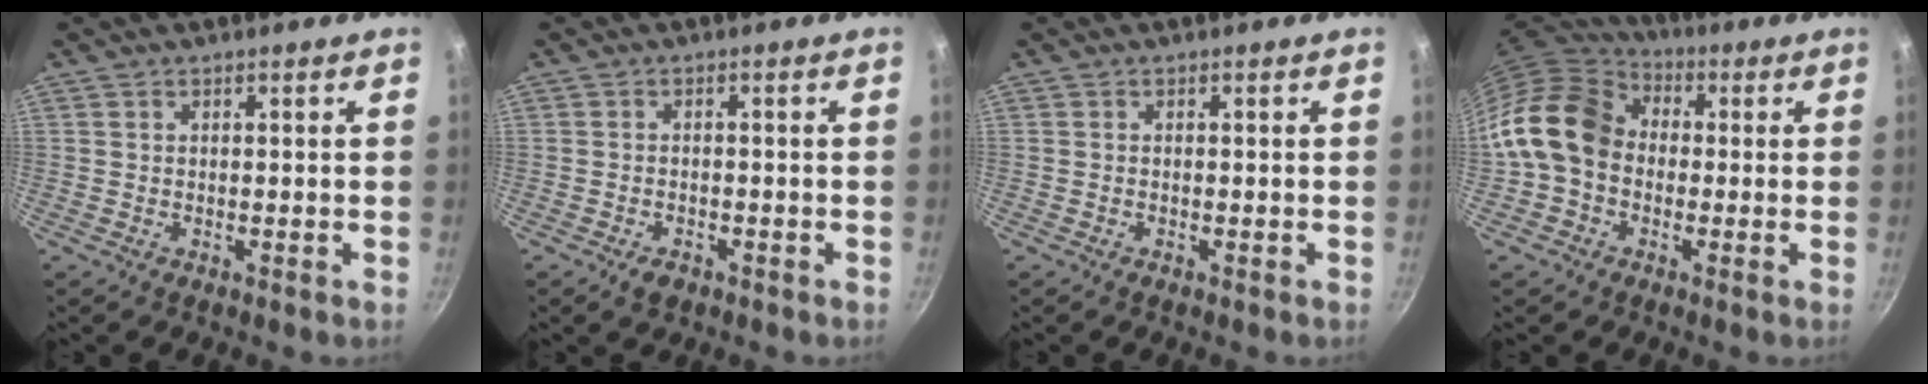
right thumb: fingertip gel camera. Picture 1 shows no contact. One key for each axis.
{"total": 2.7, "fx": -1.7, "fy": 1.6, "fz": 1.4, "tx": -0.024, "ty": 0.013, "tz": -0.023}
{"total": 0.0}
{"total": 14.2, "fx": -0.6, "fy": 11.4, "fz": 8.5, "tx": -0.133, "ty": 0.035, "tz": -0.031}